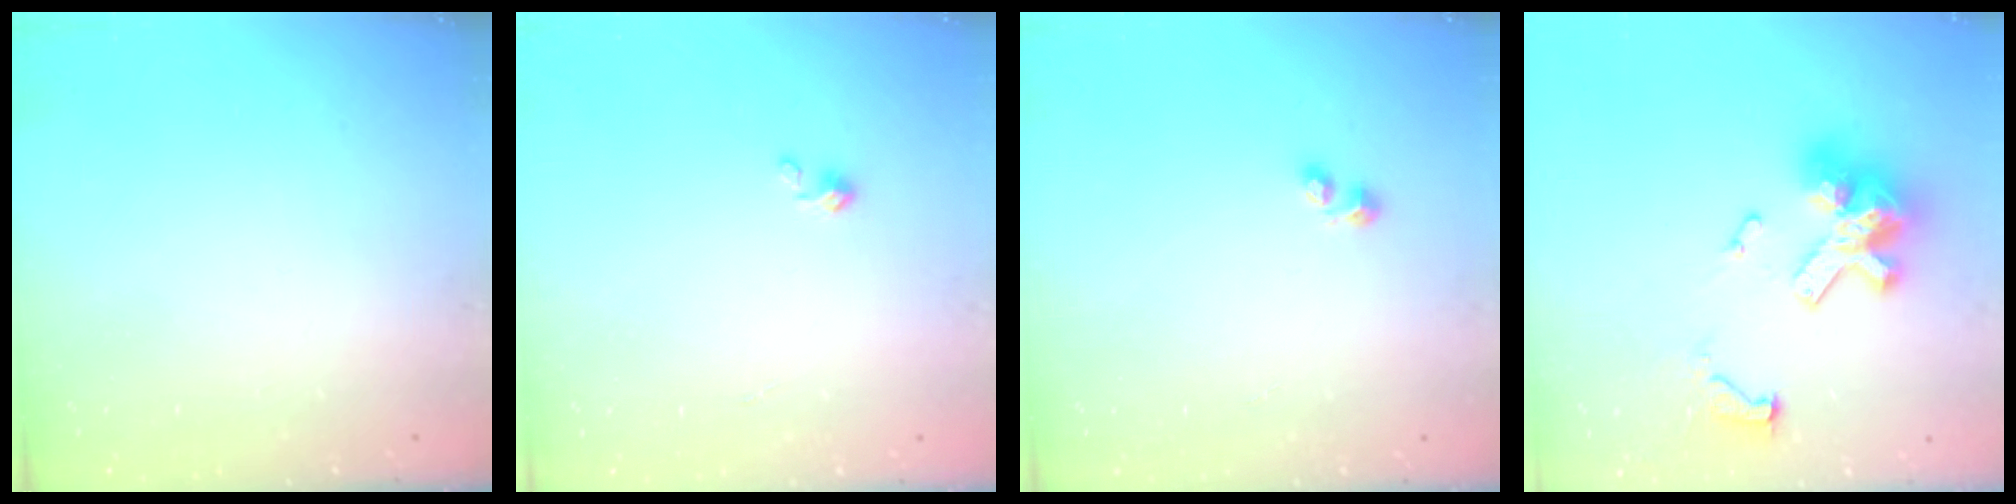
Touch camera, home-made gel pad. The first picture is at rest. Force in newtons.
{"total": 2.3, "press": 2.2, "slide": 0.3}
{"total": 1.7, "press": 1.6, "slide": 0.6}
{"total": 15.0, "press": 15.0, "slide": 0.8}